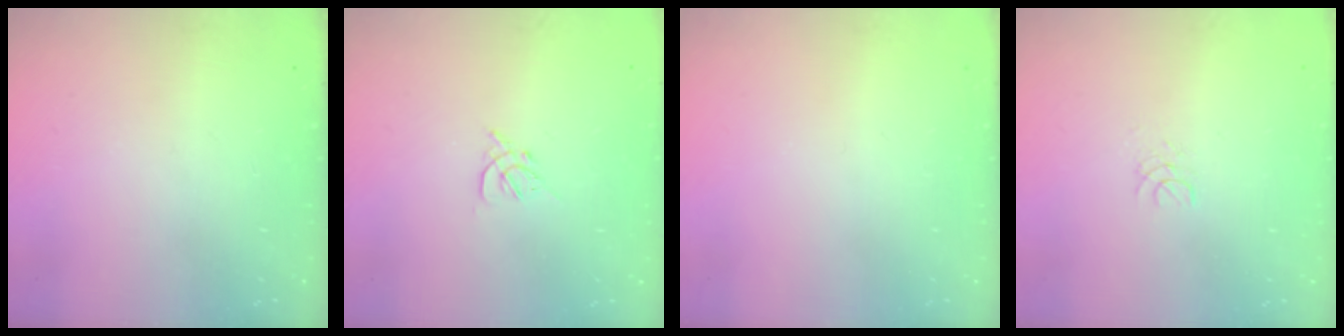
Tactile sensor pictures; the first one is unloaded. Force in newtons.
{"total": 2.7, "press": 2.6, "slide": 0.7}
{"total": 0.0}
{"total": 1.3, "press": 1.3, "slide": 0.1}